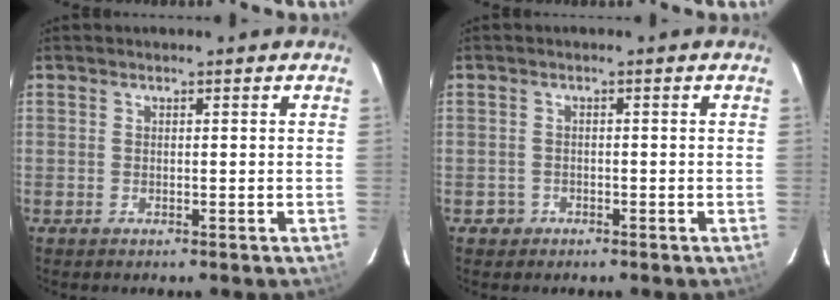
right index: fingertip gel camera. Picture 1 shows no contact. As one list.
[{"total": 1.9, "force": [-1.0, 1.6, 0.0], "torque": [-0.004, 0.006, -0.013]}]